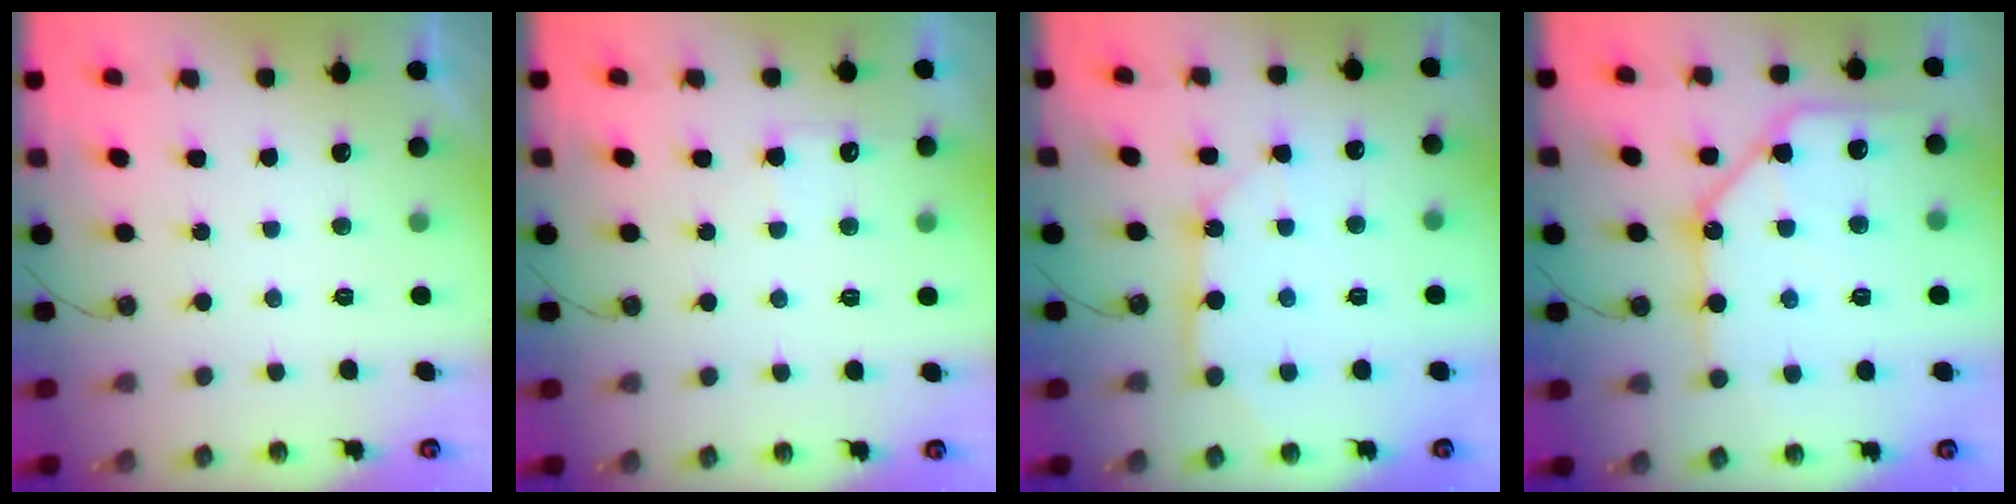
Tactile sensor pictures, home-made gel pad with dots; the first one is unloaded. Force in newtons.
{"total": 5.0, "press": 5.0, "slide": 0.6}
{"total": 10.5, "press": 10.5, "slide": 0.8}
{"total": 16.8, "press": 16.7, "slide": 1.8}